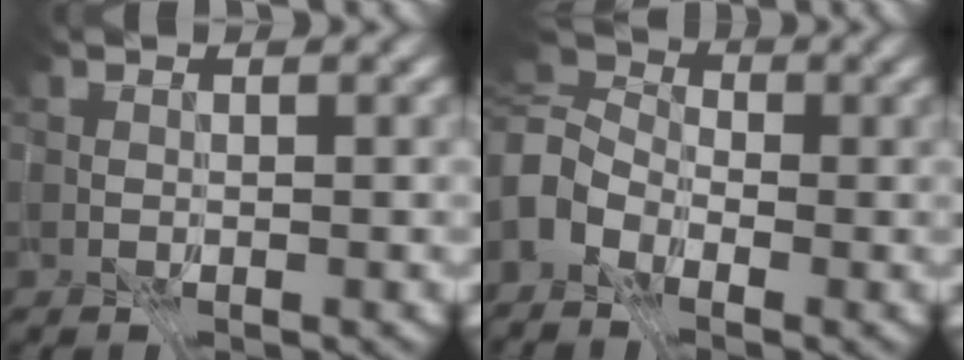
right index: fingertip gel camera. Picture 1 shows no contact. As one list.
[{"total": 3.4, "force": [-3.2, 0.6, 0.8], "torque": [-0.017, -0.014, -0.061]}]